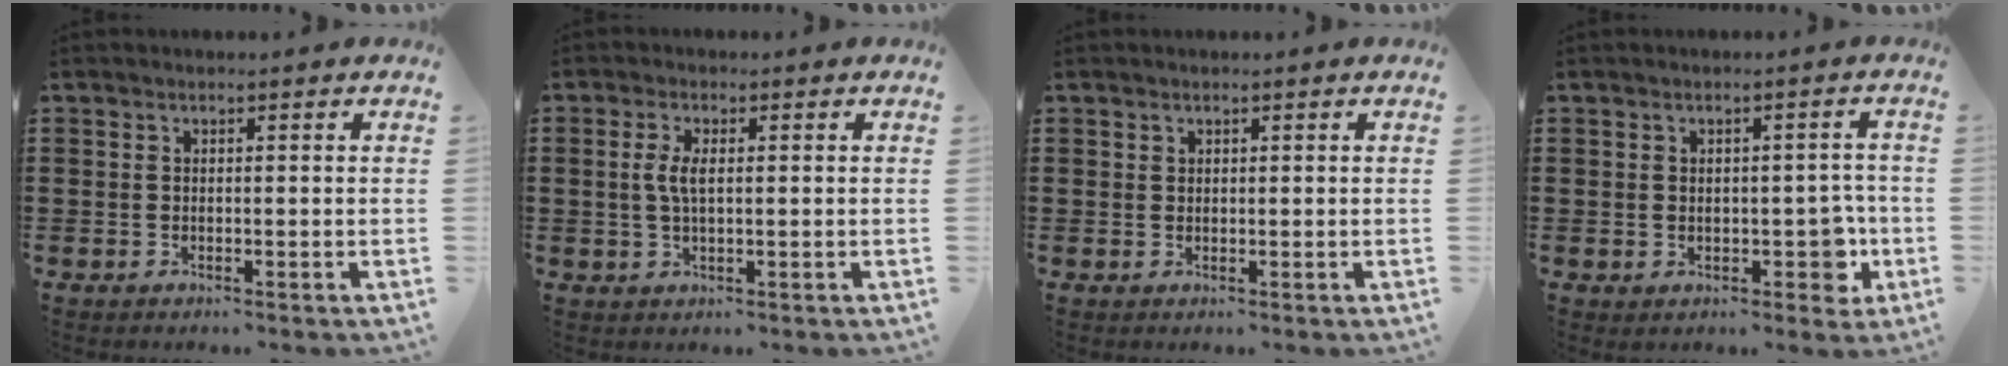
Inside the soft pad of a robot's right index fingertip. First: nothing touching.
{"total": 3.4, "force": [0.3, 1.3, 3.1], "torque": [-0.069, 0.004, 0.001]}
{"total": 0.9, "force": [0.6, 0.6, 0.1], "torque": [-0.003, 0.002, 0.012]}
{"total": 4.9, "force": [-0.3, 3.3, 3.5], "torque": [-0.043, 0.002, -0.008]}